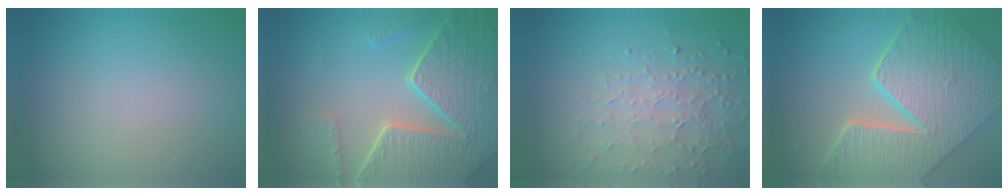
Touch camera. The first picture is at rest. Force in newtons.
{"total": 8.2, "press": 6.1, "slide": 5.6}
{"total": 4.5, "press": 3.2, "slide": 3.2}
{"total": 9.1, "press": 6.7, "slide": 6.2}